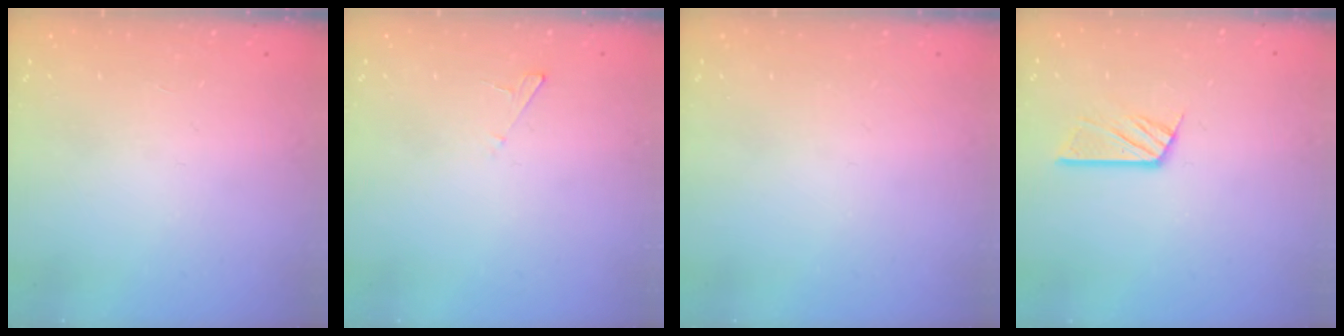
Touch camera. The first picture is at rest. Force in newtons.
{"total": 2.0, "press": 2.0, "slide": 0.2}
{"total": 0.0}
{"total": 6.3, "press": 6.3, "slide": 0.1}